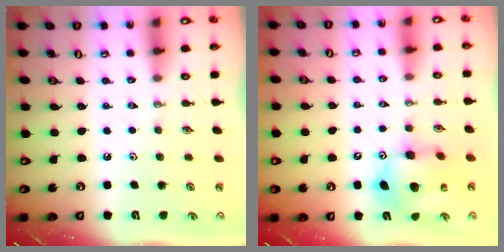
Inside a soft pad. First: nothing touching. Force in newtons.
{"total": 12.7, "press": 12.6, "slide": 1.2}